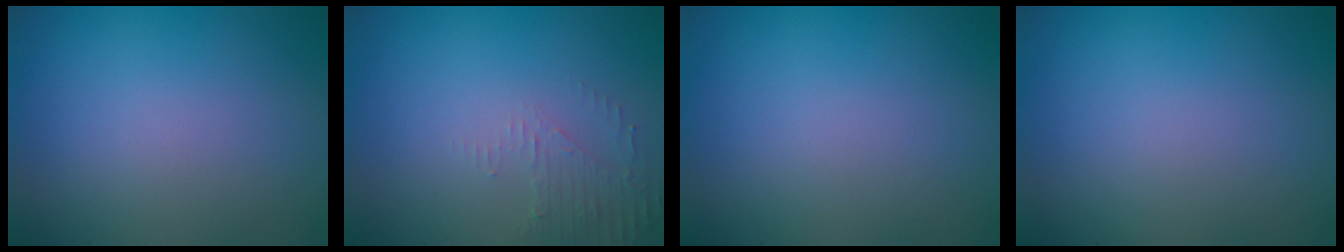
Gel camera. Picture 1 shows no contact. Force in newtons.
{"total": 1.9, "press": 1.8, "slide": 0.4}
{"total": 0.0}
{"total": 0.0}